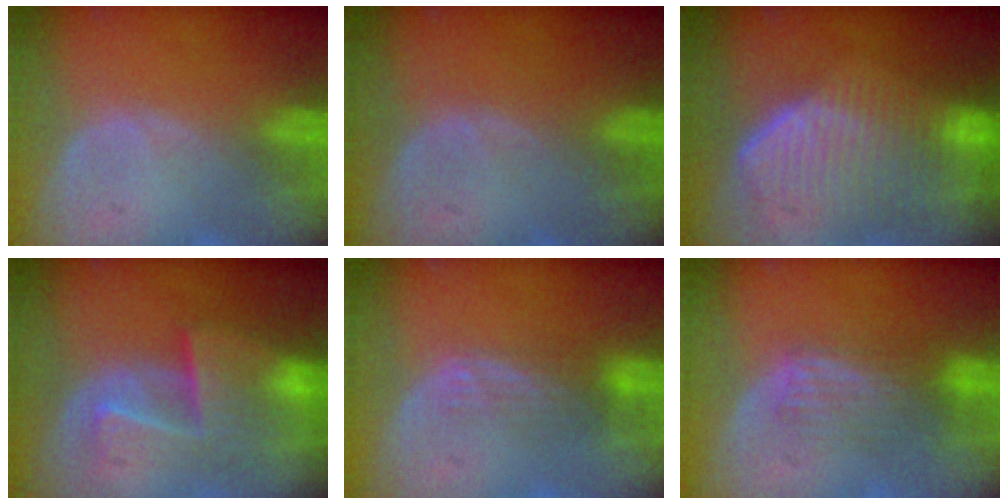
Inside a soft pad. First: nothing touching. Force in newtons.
{"total": 0.0}
{"total": 10.8, "press": 9.4, "slide": 5.3}
{"total": 7.3, "press": 7.3, "slide": 0.8}
{"total": 3.6, "press": 3.0, "slide": 2.0}
{"total": 4.7, "press": 4.7, "slide": 0.3}